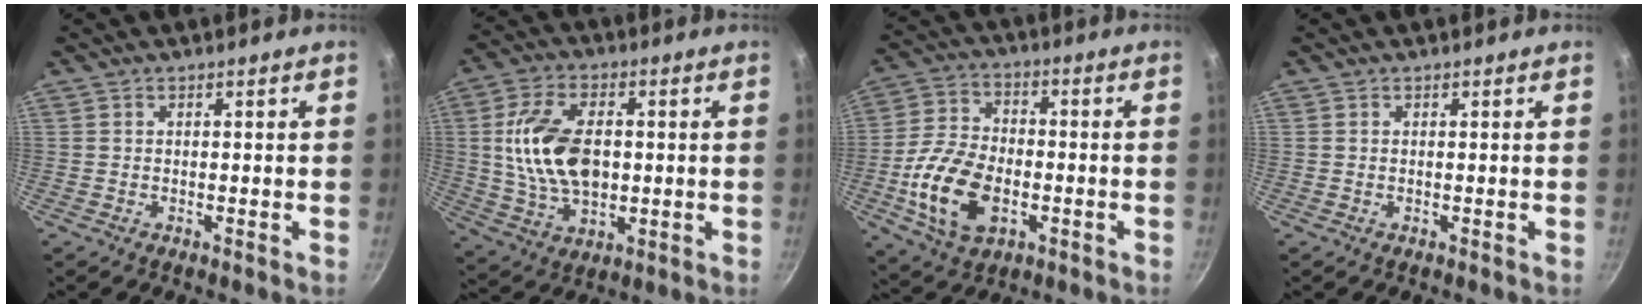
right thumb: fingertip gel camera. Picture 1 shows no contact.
{"total": 15.5, "force": [1.0, 9.5, 12.2], "torque": [-0.212, 0.004, 0.022]}
{"total": 15.0, "force": [-3.9, 9.4, 11.0], "torque": [-0.198, 0.018, -0.071]}
{"total": 0.0}